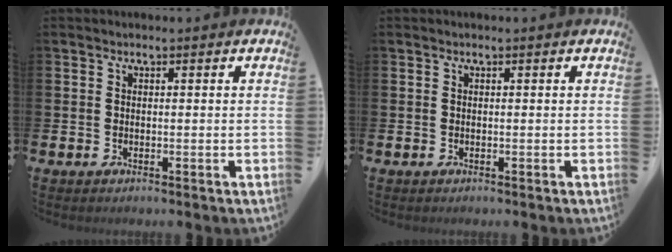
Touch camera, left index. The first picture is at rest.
{"total": 0.0}